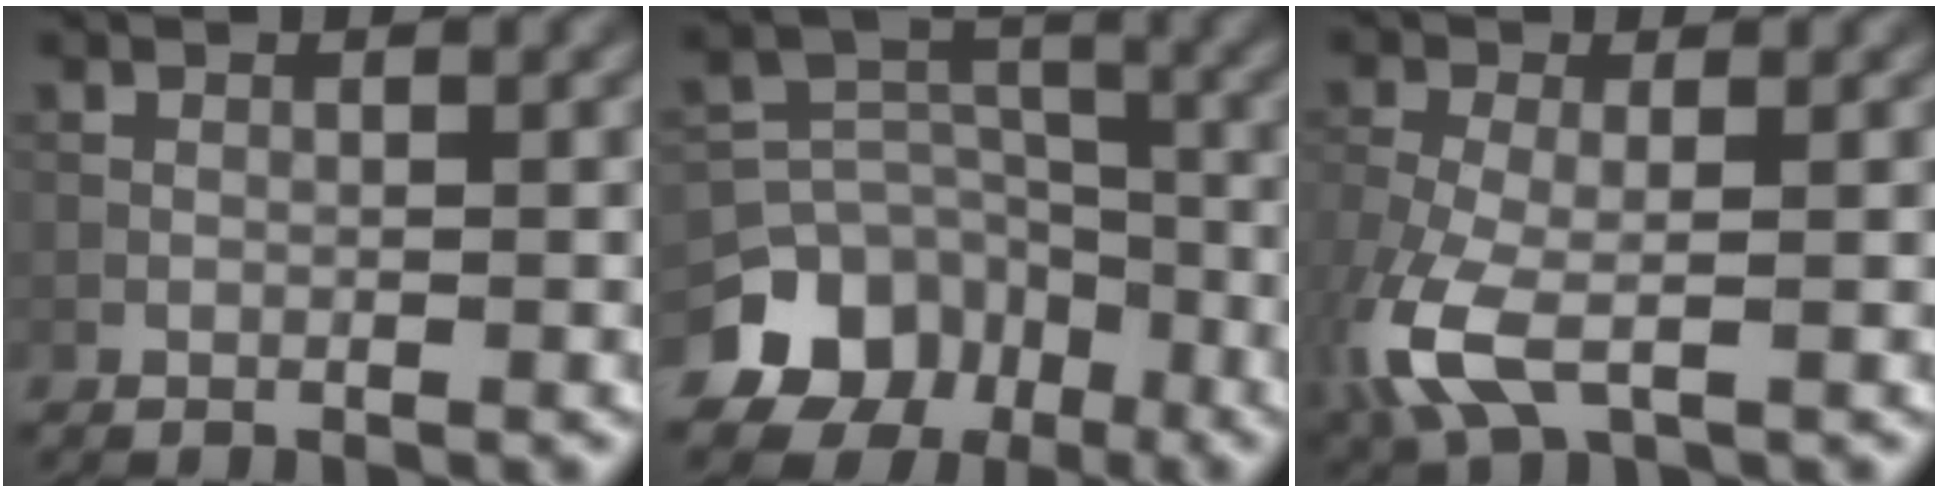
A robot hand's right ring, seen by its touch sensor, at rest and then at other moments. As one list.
[{"total": 11.3, "force": [-7.4, 8.2, 2.3], "torque": [-0.050, 0.002, -0.128]}, {"total": 6.5, "force": [-2.4, 3.0, 5.2], "torque": [-0.146, -0.016, -0.056]}]